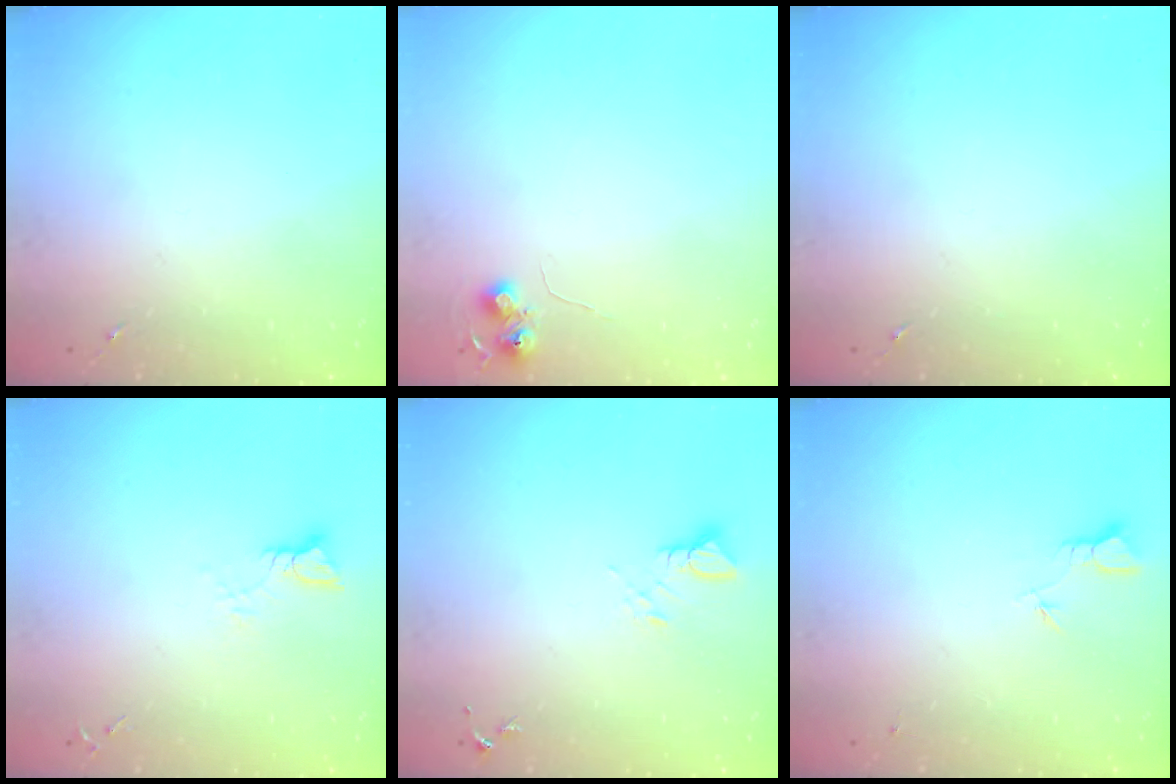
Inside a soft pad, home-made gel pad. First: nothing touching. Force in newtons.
{"total": 5.6, "press": 5.6, "slide": 0.8}
{"total": 0.0}
{"total": 3.8, "press": 3.8, "slide": 0.4}
{"total": 3.4, "press": 3.4, "slide": 0.2}
{"total": 2.3, "press": 2.3, "slide": 0.1}